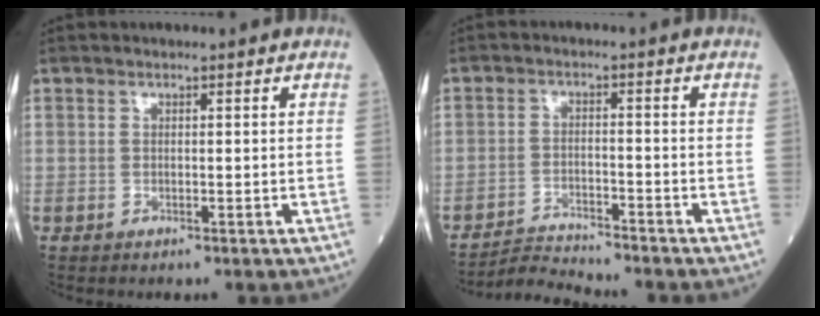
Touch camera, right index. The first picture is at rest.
{"total": 4.5, "force": [-4.2, -1.4, -0.7], "torque": [0.005, -0.014, -0.074]}